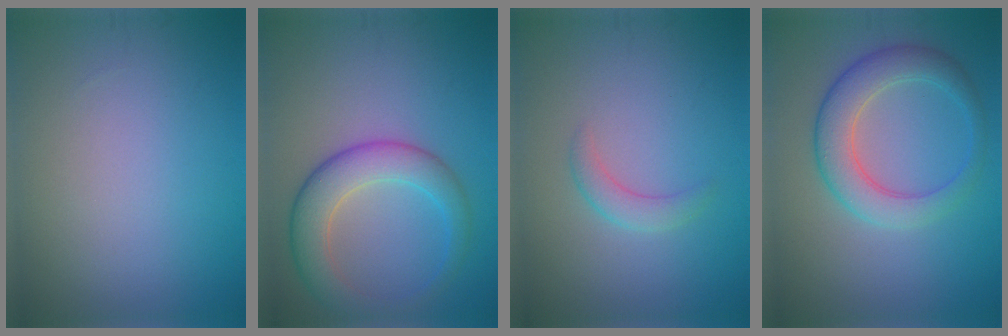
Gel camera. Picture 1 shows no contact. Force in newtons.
{"total": 5.4, "press": 5.4, "slide": 0.2}
{"total": 1.8, "press": 1.8, "slide": 0.0}
{"total": 4.2, "press": 4.2, "slide": 0.5}